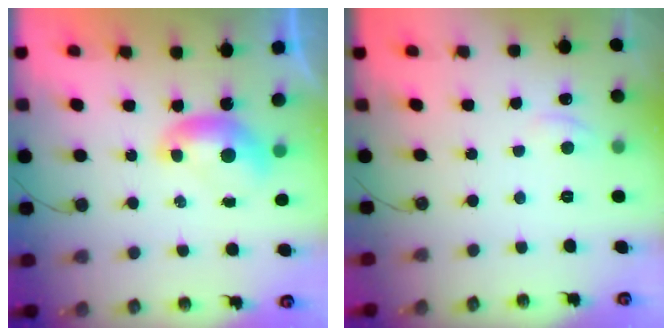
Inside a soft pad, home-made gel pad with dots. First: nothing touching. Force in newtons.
{"total": 2.1, "press": 2.1, "slide": 0.4}